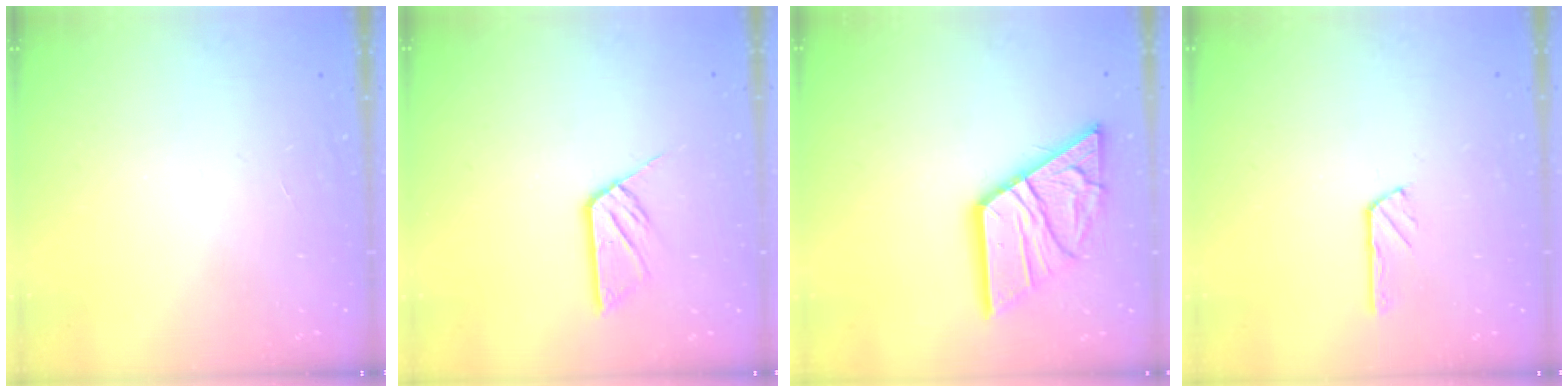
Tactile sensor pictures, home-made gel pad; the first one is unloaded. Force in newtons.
{"total": 10.1, "press": 10.0, "slide": 0.8}
{"total": 18.9, "press": 18.8, "slide": 1.6}
{"total": 2.9, "press": 2.9, "slide": 0.5}